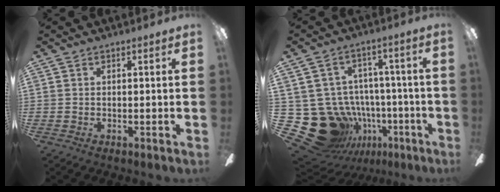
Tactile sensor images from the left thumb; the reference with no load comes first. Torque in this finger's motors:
{"motor_torque": [-0.44, 0.66, -0.08, 0.11, 0.01]}